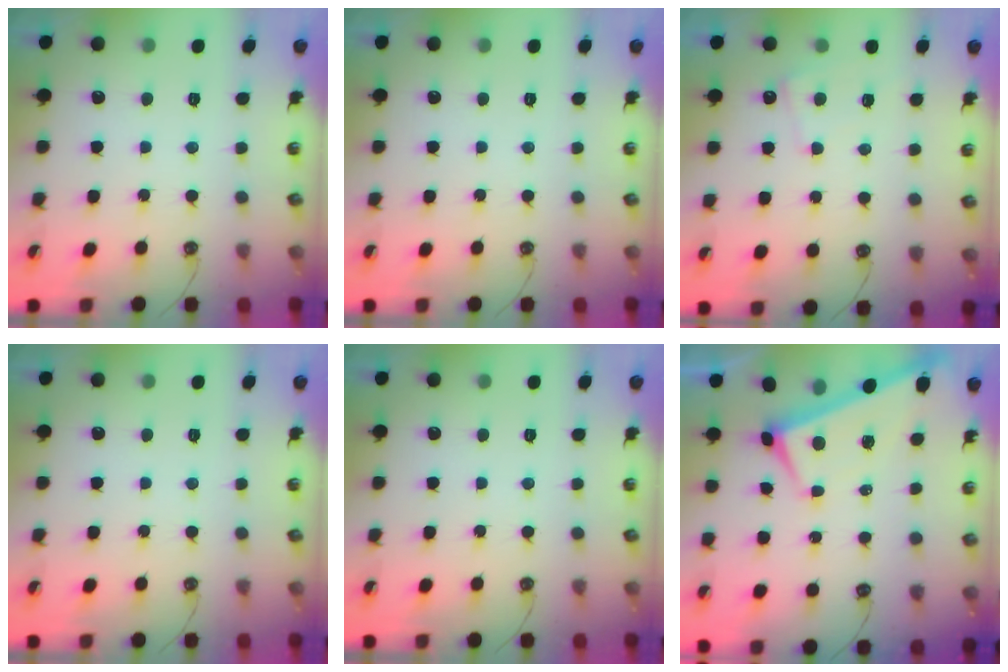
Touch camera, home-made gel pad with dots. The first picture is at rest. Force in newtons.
{"total": 0.0}
{"total": 4.0, "press": 4.0, "slide": 0.5}
{"total": 0.0}
{"total": 0.0}
{"total": 1.8, "press": 1.7, "slide": 0.5}